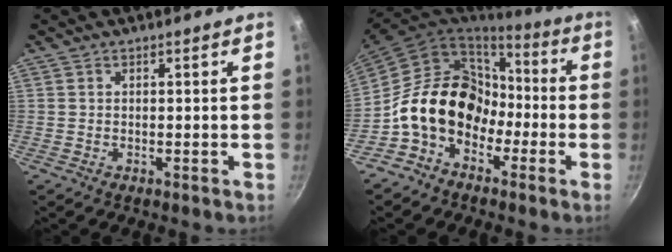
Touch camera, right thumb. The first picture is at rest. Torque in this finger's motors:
{"motor_torque": [2.00, 2.81, 1.34, -1.43, 0.17]}